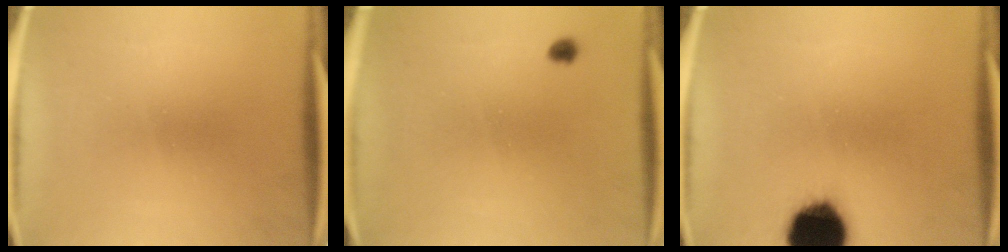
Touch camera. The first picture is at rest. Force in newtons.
{"total": 1.1}
{"total": 16.4}